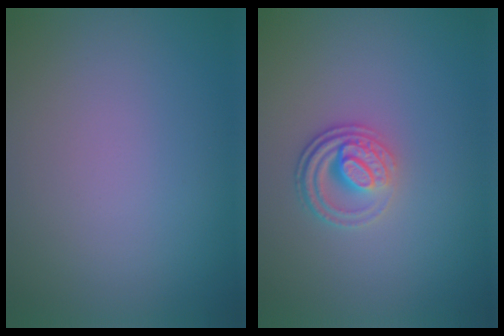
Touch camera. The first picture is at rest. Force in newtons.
{"total": 3.0, "press": 2.4, "slide": 1.8}